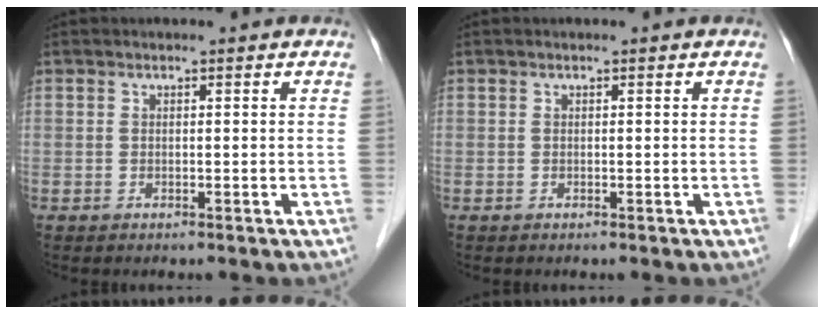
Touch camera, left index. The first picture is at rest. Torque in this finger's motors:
{"motor_torque": [0.09, 0.09, -0.01, 0.00]}